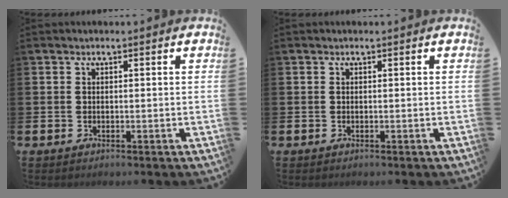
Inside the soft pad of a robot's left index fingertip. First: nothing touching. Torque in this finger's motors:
{"motor_torque": [0.00, 0.00, 0.00, -0.01]}